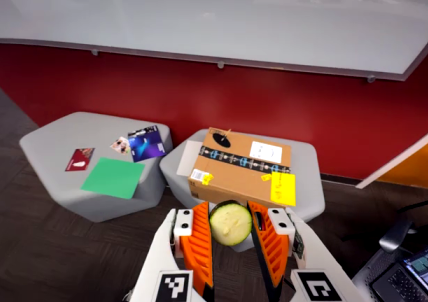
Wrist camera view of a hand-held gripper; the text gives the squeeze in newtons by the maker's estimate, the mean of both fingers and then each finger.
{"total": 11.9, "left": 12.5, "right": 11.3}